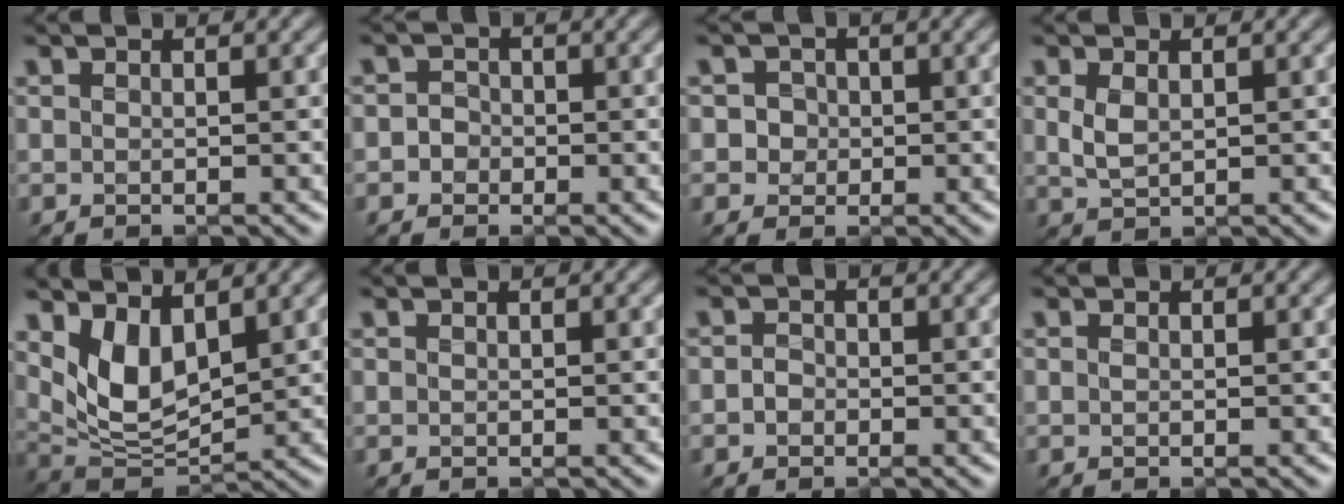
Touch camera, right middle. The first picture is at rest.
{"total": 1.6, "force": [-0.5, 1.5, 0.5], "torque": [0.011, 0.004, -0.017]}
{"total": 2.6, "force": [0.3, 2.3, 1.0], "torque": [-0.010, 0.006, 0.002]}
{"total": 1.8, "force": [0.2, 1.1, 1.4], "torque": [-0.039, -0.002, 0.009]}
{"total": 5.7, "force": [2.0, 3.1, 4.4], "torque": [-0.088, -0.018, 0.040]}
{"total": 0.0}
{"total": 1.2, "force": [-0.7, 0.9, 0.4], "torque": [-0.002, 0.001, -0.020]}
{"total": 0.0}